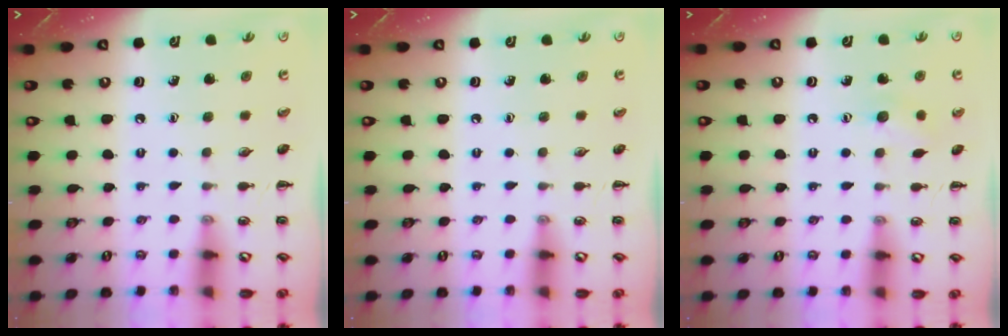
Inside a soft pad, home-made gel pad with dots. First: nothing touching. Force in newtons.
{"total": 0.0}
{"total": 5.8, "press": 5.6, "slide": 1.5}